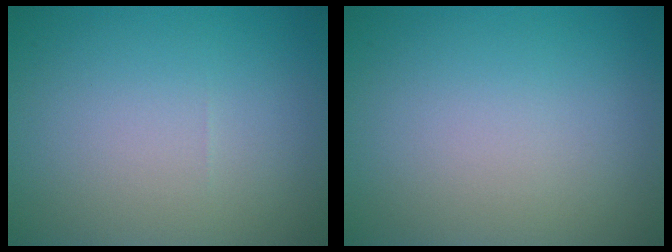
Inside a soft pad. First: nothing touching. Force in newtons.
{"total": 0.0}